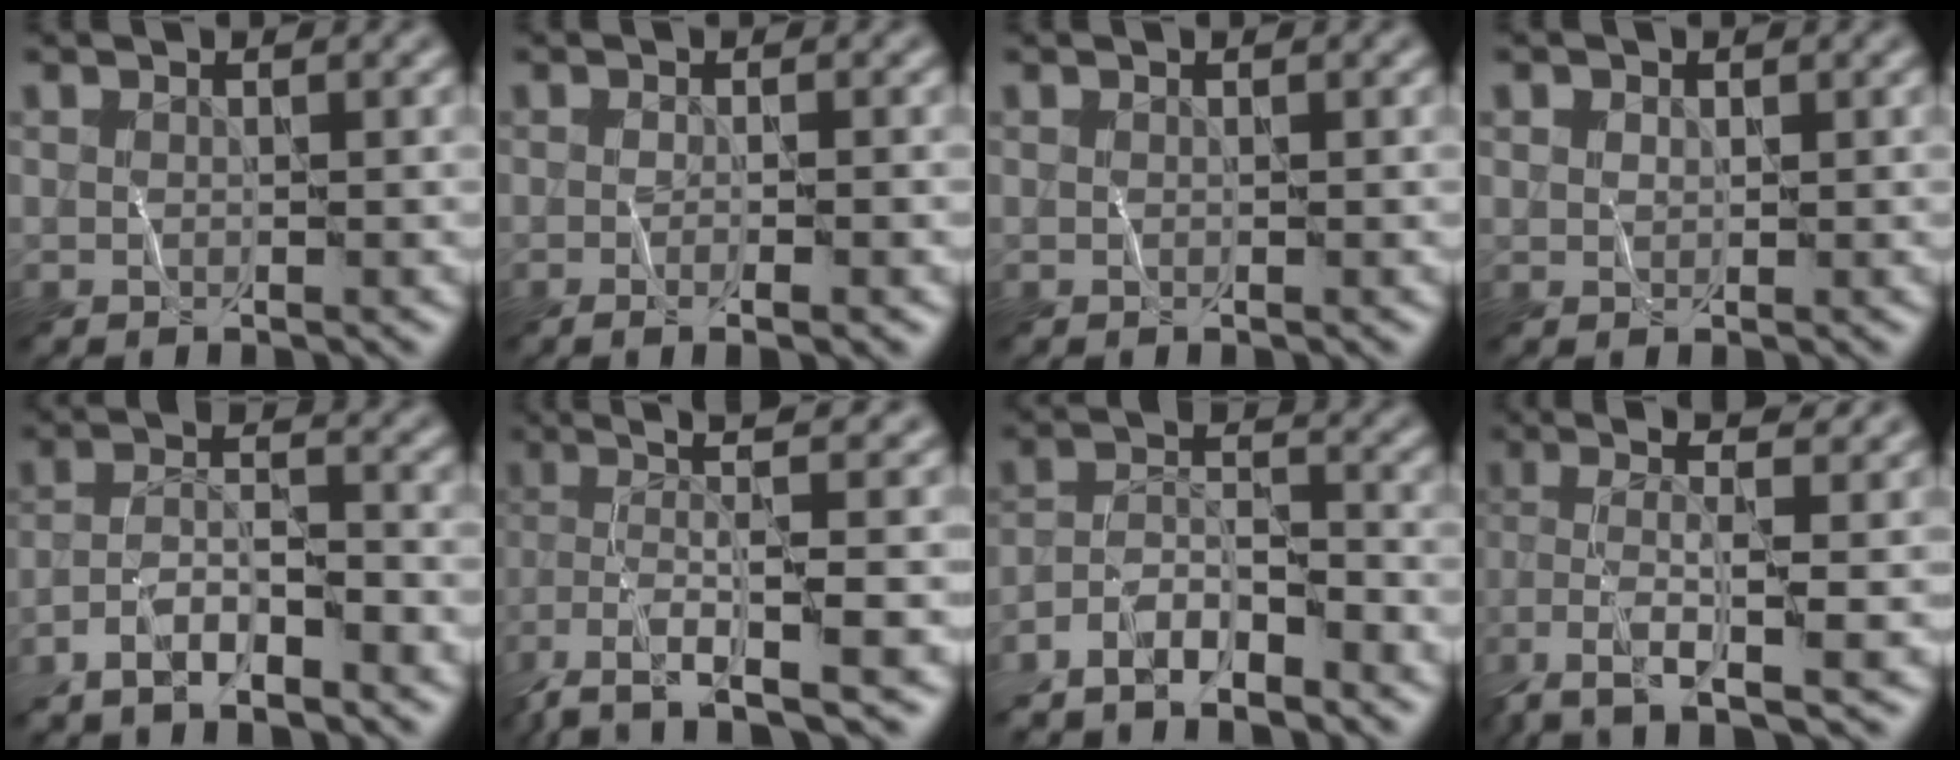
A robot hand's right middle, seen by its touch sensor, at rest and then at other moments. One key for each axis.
{"total": 2.1, "fx": -0.8, "fy": 0.3, "fz": 2.0, "tx": -0.019, "ty": 0.001, "tz": -0.009}
{"total": 0.0}
{"total": 1.0, "fx": 0.7, "fy": 0.7, "fz": 0.2, "tx": -0.002, "ty": 0.001, "tz": 0.009}
{"total": 5.5, "fx": -3.9, "fy": 1.2, "fz": 3.7, "tx": -0.067, "ty": 0.011, "tz": -0.075}
{"total": 7.1, "fx": -2.7, "fy": 1.1, "fz": 6.5, "tx": -0.122, "ty": 0.006, "tz": -0.054}
{"total": 5.5, "fx": -4.6, "fy": 1.3, "fz": 2.7, "tx": -0.046, "ty": 0.004, "tz": -0.093}
{"total": 7.1, "fx": -2.4, "fy": 1.7, "fz": 6.5, "tx": -0.128, "ty": 0.019, "tz": -0.050}